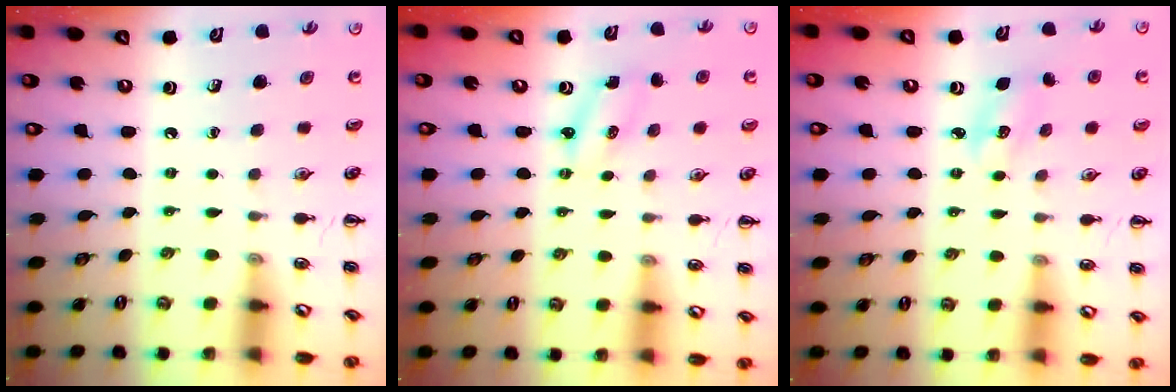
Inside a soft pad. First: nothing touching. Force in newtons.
{"total": 2.2, "press": 2.1, "slide": 0.6}
{"total": 4.0, "press": 3.9, "slide": 1.1}